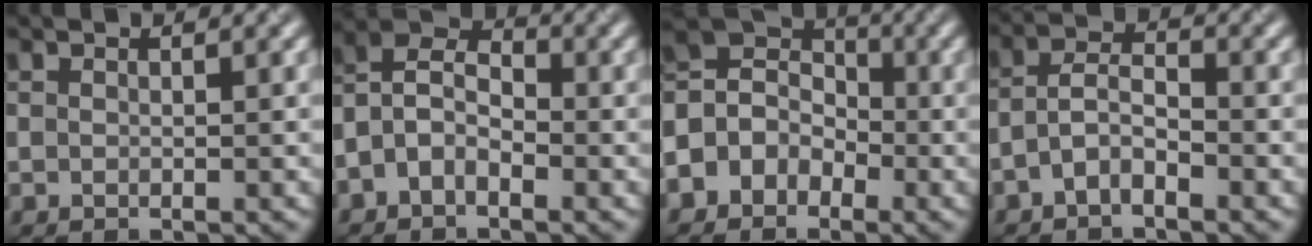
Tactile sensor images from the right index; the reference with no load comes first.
{"total": 4.8, "force": [-1.6, 3.0, 3.4], "torque": [-0.070, 0.015, -0.040]}
{"total": 5.1, "force": [-1.6, 4.3, 2.1], "torque": [-0.031, 0.016, -0.050]}
{"total": 2.7, "force": [-1.4, 1.1, 2.0], "torque": [-0.041, 0.009, -0.037]}